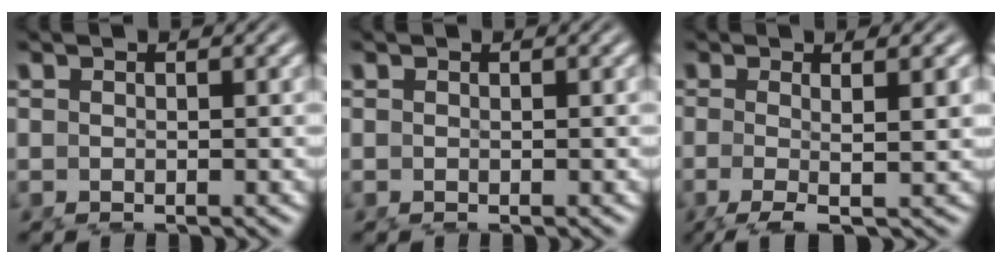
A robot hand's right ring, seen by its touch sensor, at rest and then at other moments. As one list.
[{"total": 0.0}, {"total": 4.0, "force": [-1.7, 0.0, 3.6], "torque": [-0.064, -0.020, -0.013]}]